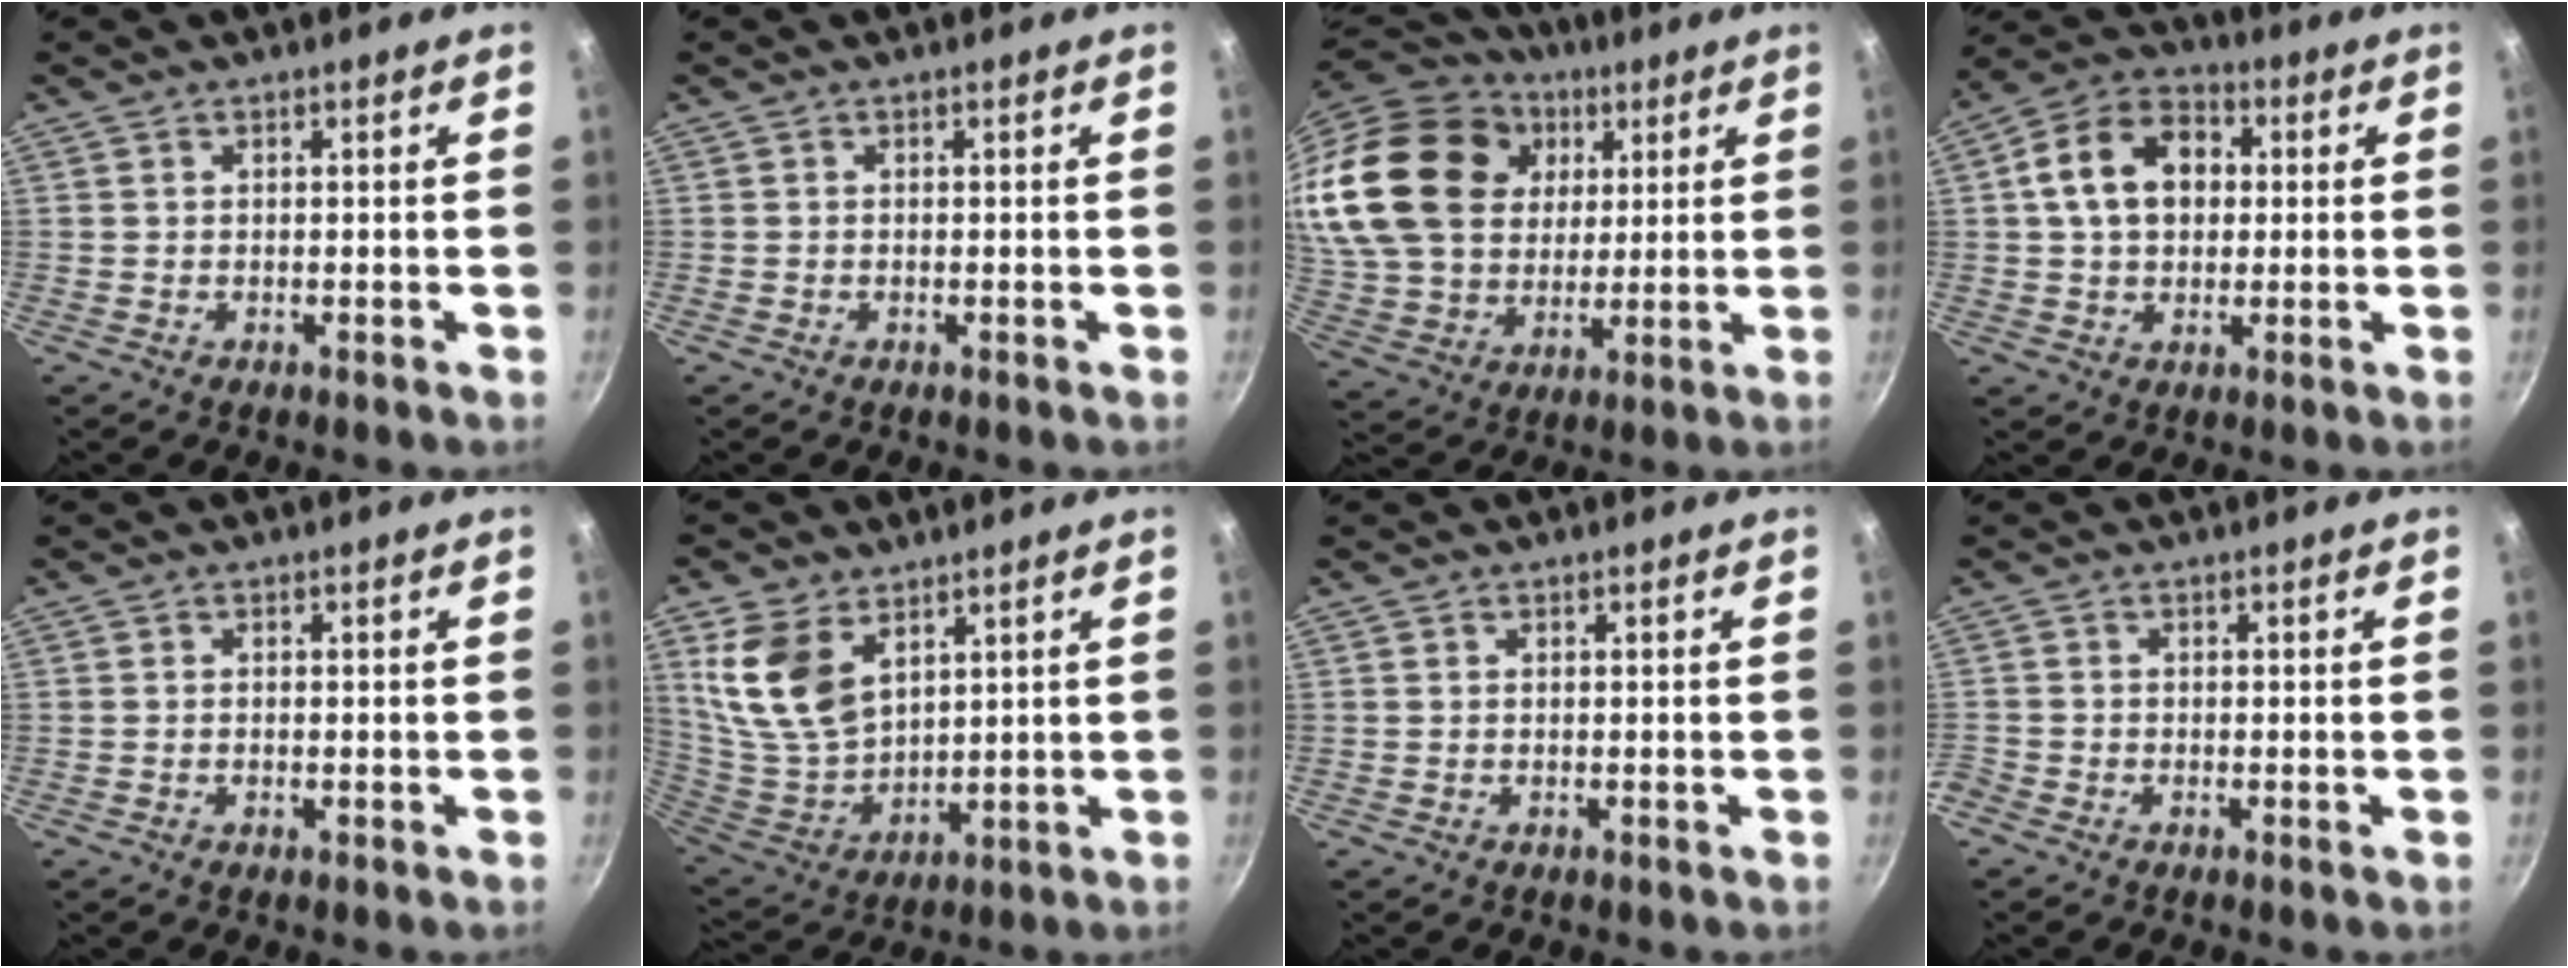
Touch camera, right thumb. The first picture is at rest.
{"total": 0.0}
{"total": 30.4, "force": [9.9, 22.6, 17.8], "torque": [-0.349, 0.010, 0.192]}
{"total": 12.9, "force": [2.1, 9.4, 8.6], "torque": [-0.121, 0.022, 0.020]}
{"total": 0.6, "force": [-0.2, 0.3, 0.5], "torque": [-0.009, 0.002, -0.005]}
{"total": 13.5, "force": [6.3, 8.4, 8.5], "torque": [-0.154, -0.041, 0.141]}
{"total": 0.0}
{"total": 1.2, "force": [-0.8, 0.5, 0.8], "torque": [-0.034, 0.003, -0.021]}